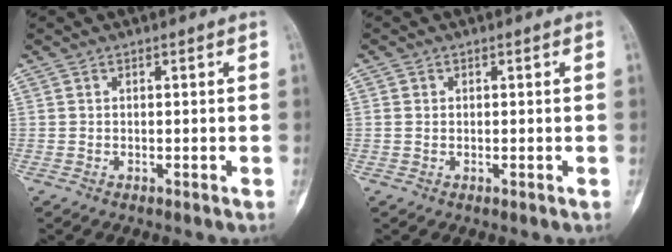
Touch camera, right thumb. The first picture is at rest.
{"total": 1.0, "force": [0.1, 0.8, 0.5], "torque": [-0.010, 0.001, 0.003]}